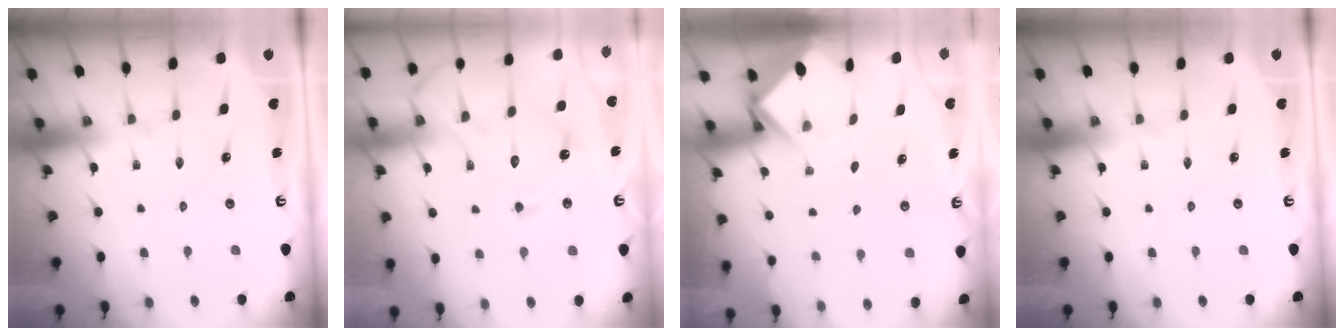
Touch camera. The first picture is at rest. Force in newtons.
{"total": 14.0, "press": 13.9, "slide": 1.1}
{"total": 3.6, "press": 3.6, "slide": 0.2}
{"total": 0.0}